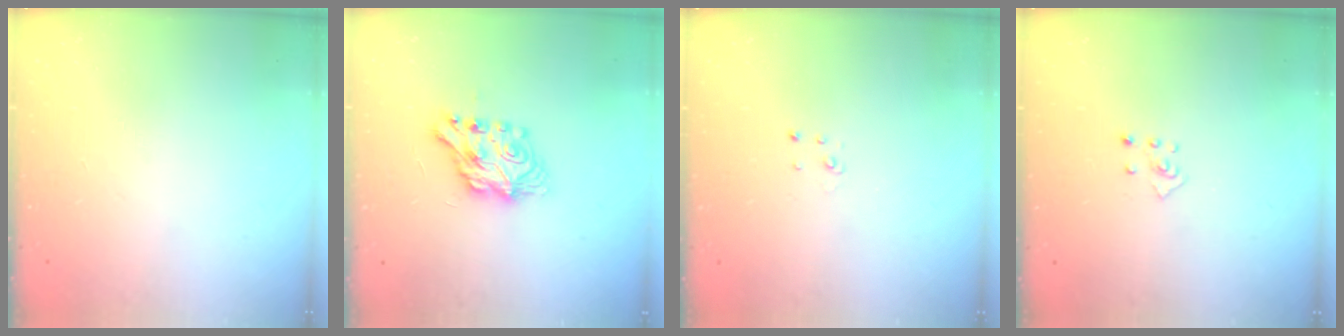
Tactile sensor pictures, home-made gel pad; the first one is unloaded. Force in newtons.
{"total": 7.1, "press": 7.1, "slide": 0.3}
{"total": 2.0, "press": 2.0, "slide": 0.2}
{"total": 3.9, "press": 3.9, "slide": 0.2}